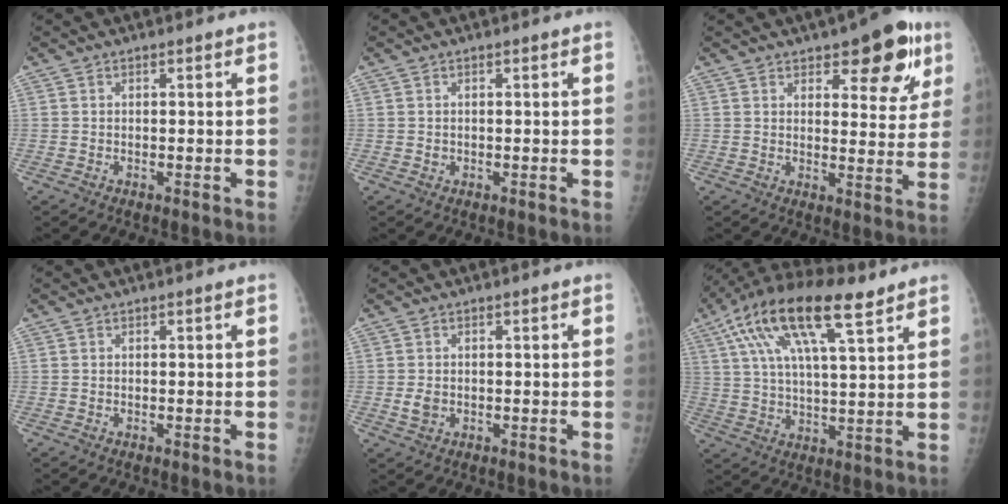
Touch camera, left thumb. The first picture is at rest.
{"total": 0.6, "force": [-0.1, 0.6, 0.1], "torque": [0.005, 0.001, 0.000]}
{"total": 11.8, "force": [6.5, 5.1, 8.4], "torque": [-0.062, -0.026, 0.081]}
{"total": 0.0}
{"total": 2.2, "force": [-0.4, 1.7, 1.3], "torque": [-0.018, -0.001, -0.004]}
{"total": 17.7, "force": [9.6, 5.7, 13.8], "torque": [-0.251, -0.002, 0.170]}